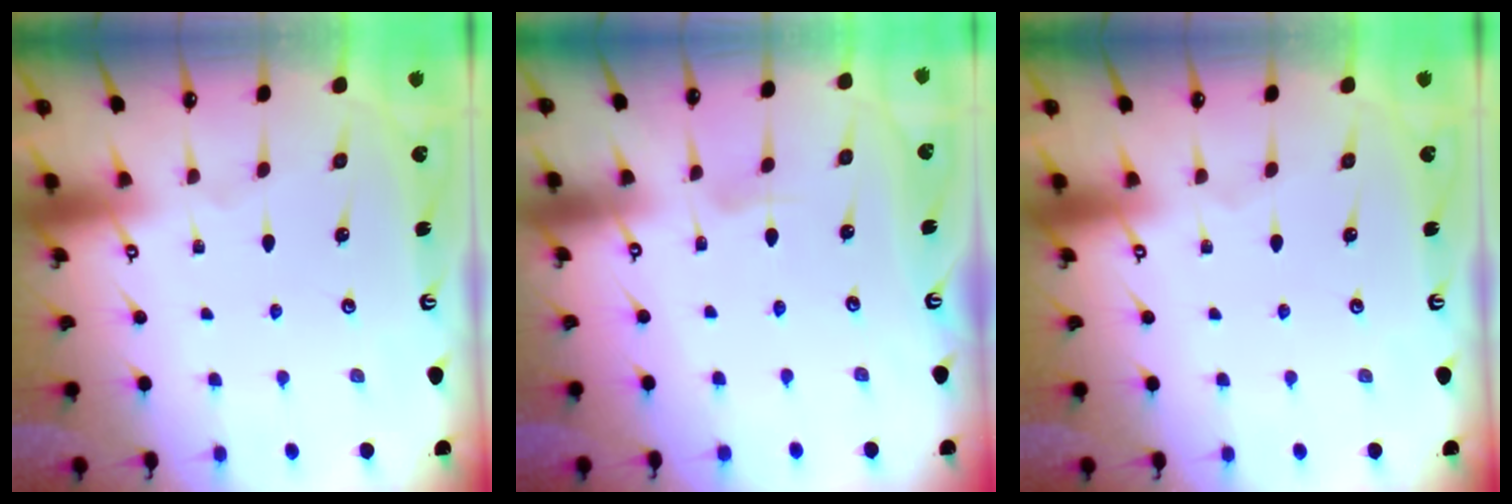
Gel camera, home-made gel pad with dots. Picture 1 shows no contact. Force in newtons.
{"total": 3.4, "press": 3.4, "slide": 0.3}
{"total": 0.0}